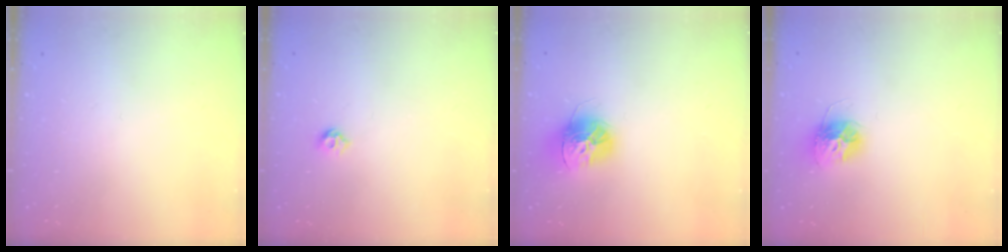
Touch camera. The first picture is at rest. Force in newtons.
{"total": 5.0, "press": 4.9, "slide": 0.8}
{"total": 14.9, "press": 14.8, "slide": 1.3}
{"total": 12.4, "press": 12.4, "slide": 1.0}